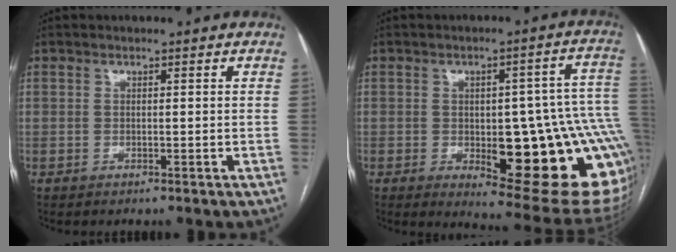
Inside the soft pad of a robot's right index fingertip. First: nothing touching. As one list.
[{"total": 23.0, "force": [-4.8, 6.2, 21.6], "torque": [-0.178, 0.016, -0.039]}]